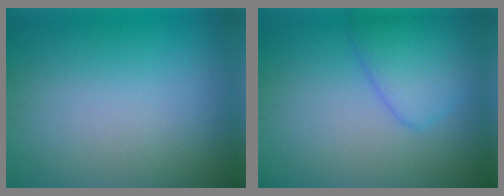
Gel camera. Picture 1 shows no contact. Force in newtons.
{"total": 3.6, "press": 3.6, "slide": 0.2}